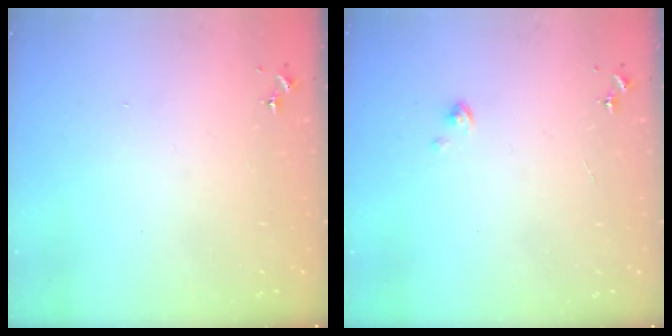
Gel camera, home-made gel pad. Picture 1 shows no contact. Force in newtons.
{"total": 2.5, "press": 2.4, "slide": 0.2}